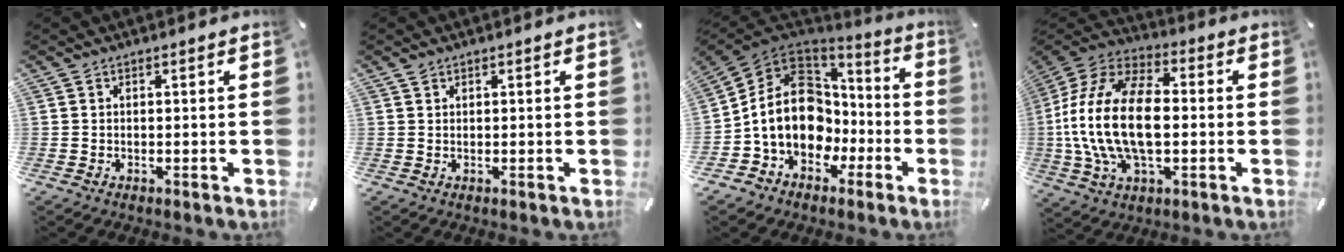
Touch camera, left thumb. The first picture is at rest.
{"total": 0.9, "force": [0.7, 0.5, 0.2], "torque": [-0.003, 0.001, 0.013]}
{"total": 17.0, "force": [-0.9, 14.0, 9.5], "torque": [-0.196, 0.005, -0.013]}
{"total": 21.3, "force": [-1.9, 12.8, 17.0], "torque": [-0.375, 0.004, -0.037]}